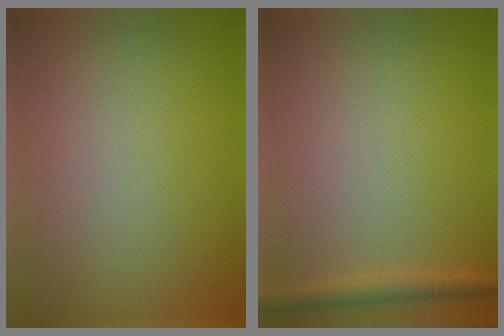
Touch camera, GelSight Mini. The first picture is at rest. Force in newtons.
{"total": 1.7, "press": 1.7, "slide": 0.1}